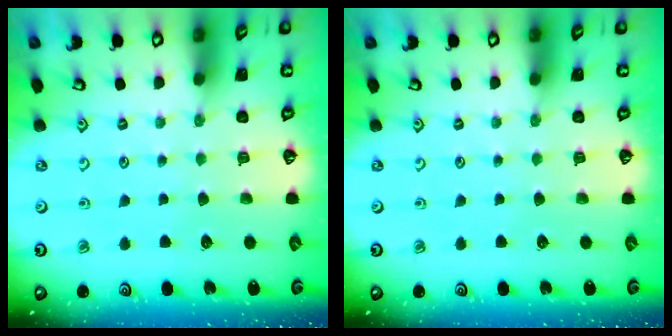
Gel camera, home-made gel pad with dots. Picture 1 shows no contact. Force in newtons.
{"total": 0.0}